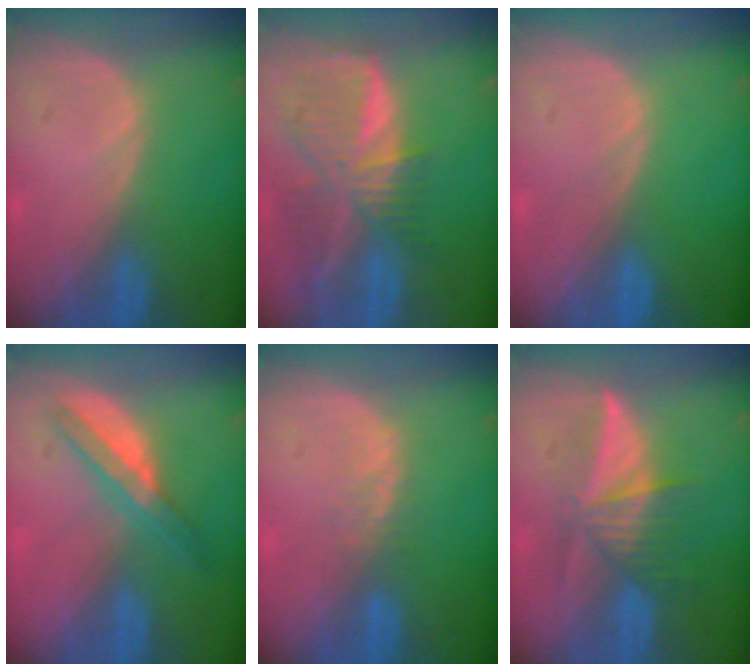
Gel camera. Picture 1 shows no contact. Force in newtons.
{"total": 9.4, "press": 8.3, "slide": 4.5}
{"total": 0.0}
{"total": 5.4, "press": 5.0, "slide": 1.8}
{"total": 1.9, "press": 1.8, "slide": 0.5}
{"total": 6.1, "press": 6.0, "slide": 1.2}